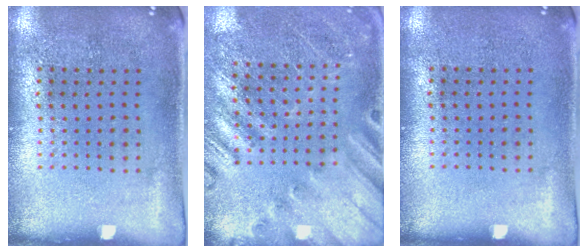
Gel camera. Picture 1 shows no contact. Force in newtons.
{"total": 2.4, "press": 2.4, "slide": 0.5}
{"total": 0.0}